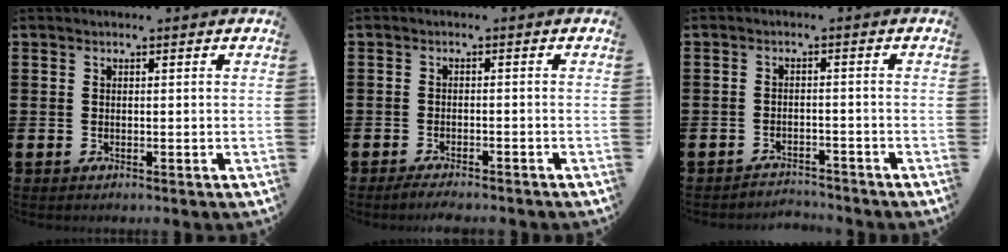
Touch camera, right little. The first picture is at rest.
{"total": 1.7, "force": [-1.6, 0.0, 0.5], "torque": [-0.011, 0.002, -0.031]}
{"total": 2.1, "force": [-2.1, 0.0, -0.3], "torque": [-0.002, 0.004, -0.047]}